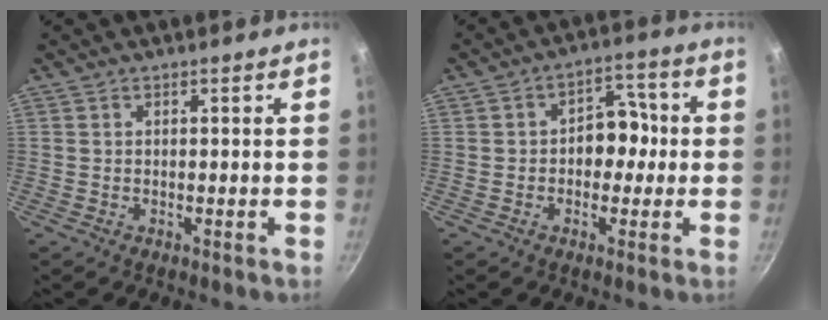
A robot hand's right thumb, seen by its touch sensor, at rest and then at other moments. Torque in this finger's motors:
{"motor_torque": [-0.61, 0.74, 0.93, 0.11, -0.01]}